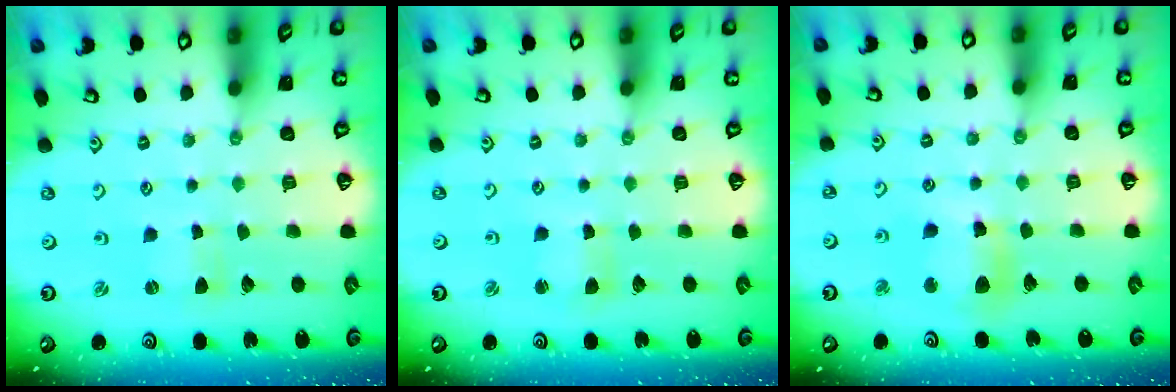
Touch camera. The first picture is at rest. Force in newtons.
{"total": 2.7, "press": 2.7, "slide": 0.2}
{"total": 10.9, "press": 10.7, "slide": 1.9}